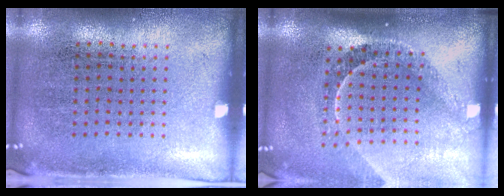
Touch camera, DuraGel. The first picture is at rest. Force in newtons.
{"total": 2.2, "press": 1.5, "slide": 1.5}